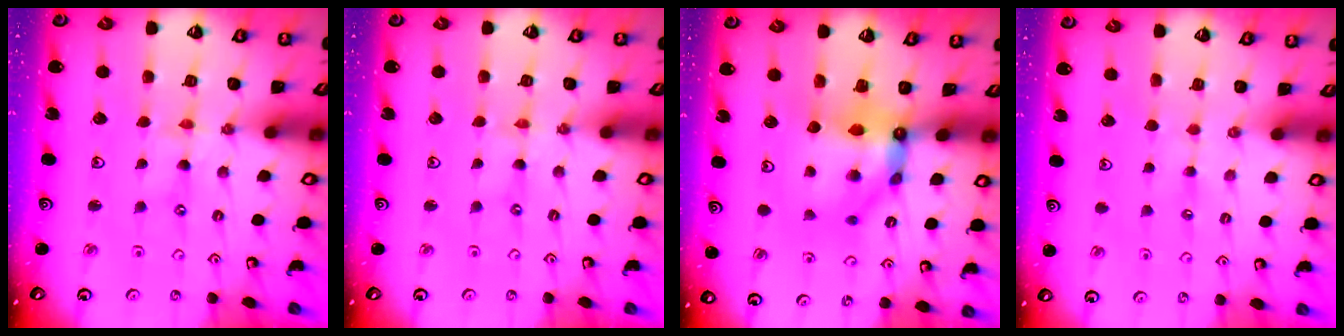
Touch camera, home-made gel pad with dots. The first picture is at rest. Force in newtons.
{"total": 0.0}
{"total": 9.4, "press": 9.3, "slide": 1.0}
{"total": 1.5, "press": 1.5, "slide": 0.4}